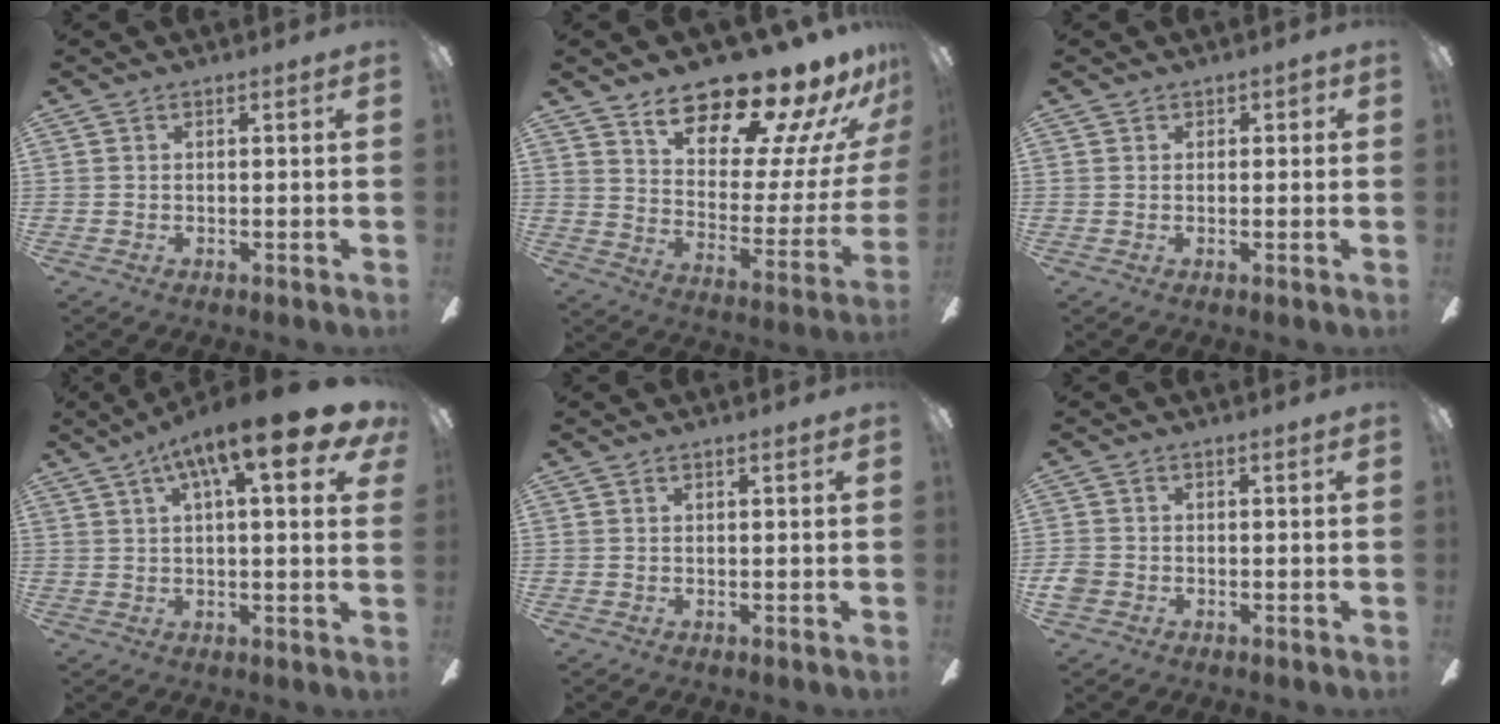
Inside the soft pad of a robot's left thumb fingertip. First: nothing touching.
{"total": 20.8, "force": [16.9, 5.3, 10.8], "torque": [-0.162, -0.128, 0.276]}
{"total": 1.4, "force": [0.6, 1.1, 0.6], "torque": [-0.003, 0.001, 0.009]}
{"total": 16.7, "force": [8.6, 4.5, 13.6], "torque": [-0.211, -0.032, 0.129]}
{"total": 0.9, "force": [0.4, 0.1, 0.8], "torque": [-0.017, 0.002, 0.007]}
{"total": 2.5, "force": [-1.1, 1.9, 1.2], "torque": [-0.025, 0.003, -0.021]}